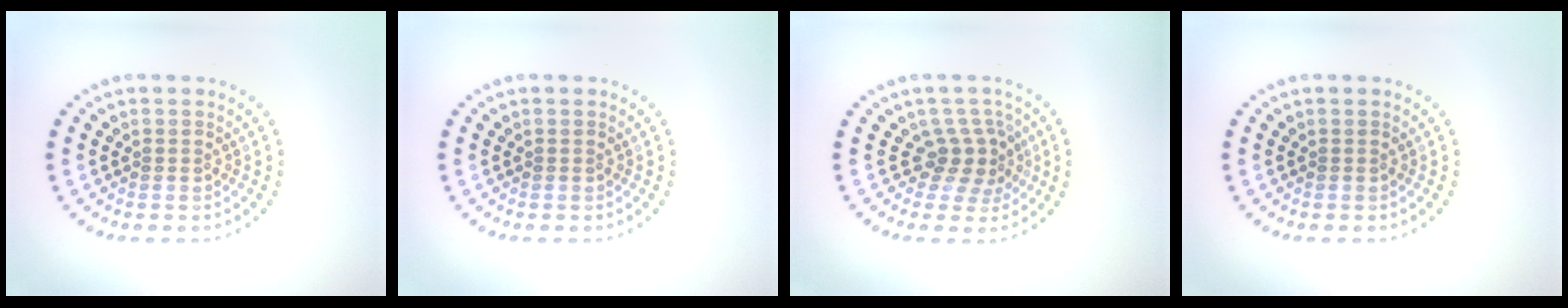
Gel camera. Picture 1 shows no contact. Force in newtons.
{"total": 0.0}
{"total": 2.9, "press": 2.0, "slide": 2.1}
{"total": 0.0}